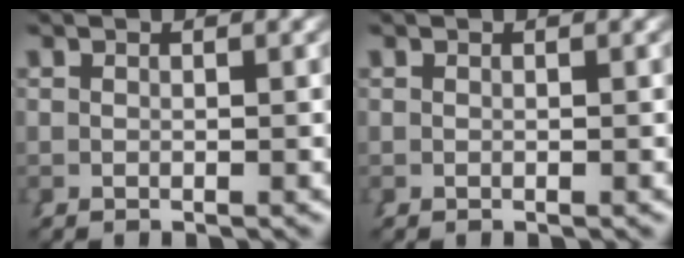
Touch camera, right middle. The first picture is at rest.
{"total": 0.0}